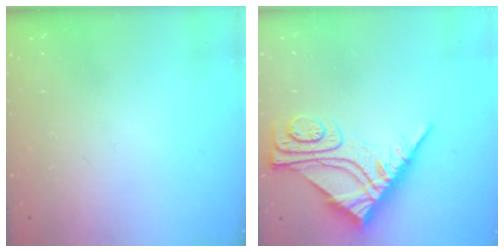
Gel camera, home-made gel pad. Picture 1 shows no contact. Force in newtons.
{"total": 12.1, "press": 12.0, "slide": 1.4}